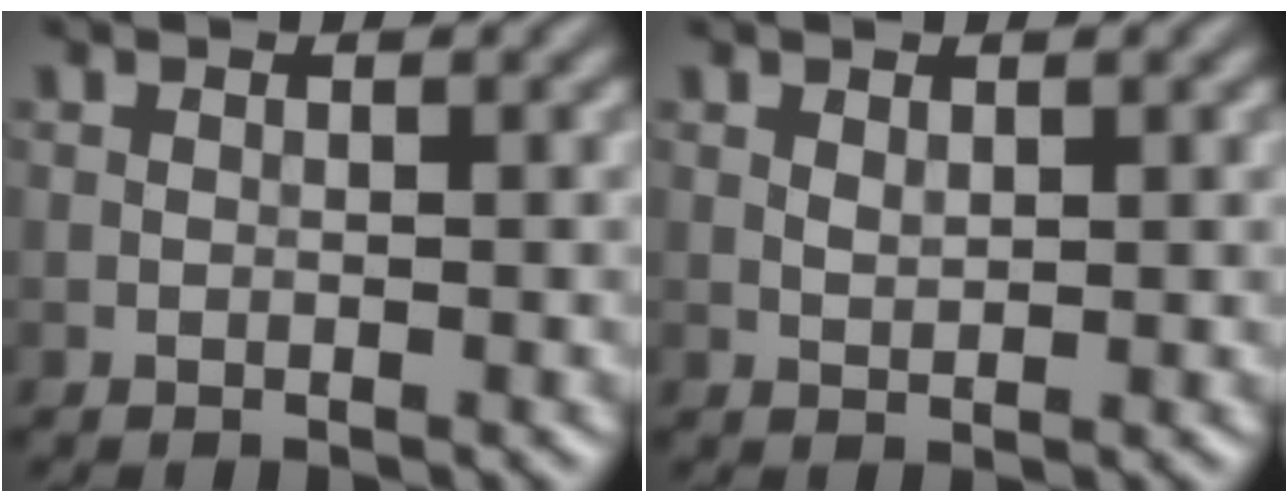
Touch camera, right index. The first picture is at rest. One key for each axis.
{"total": 0.8, "fx": 0.5, "fy": 0.4, "fz": 0.6, "tx": -0.015, "ty": -0.002, "tz": 0.012}